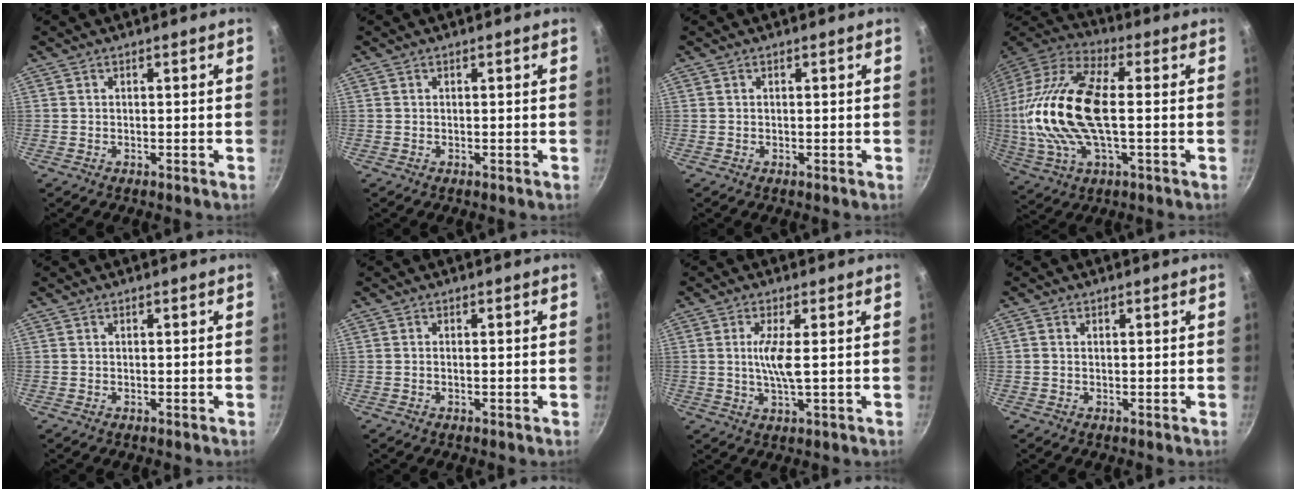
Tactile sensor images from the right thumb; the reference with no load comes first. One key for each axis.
{"total": 0.0}
{"total": 0.0}
{"total": 22.9, "fx": 0.1, "fy": 10.2, "fz": 20.5, "tx": -0.418, "ty": 0.025, "tz": -0.010}
{"total": 0.0}
{"total": 0.7, "fx": -0.2, "fy": 0.1, "fz": 0.6, "tx": -0.012, "ty": 0.002, "tz": -0.005}
{"total": 5.2, "fx": 0.5, "fy": 0.8, "fz": 5.1, "tx": -0.112, "ty": -0.005, "tz": 0.010}
{"total": 0.7, "fx": 0.1, "fy": 0.6, "fz": 0.4, "tx": -0.009, "ty": 0.003, "tz": 0.000}